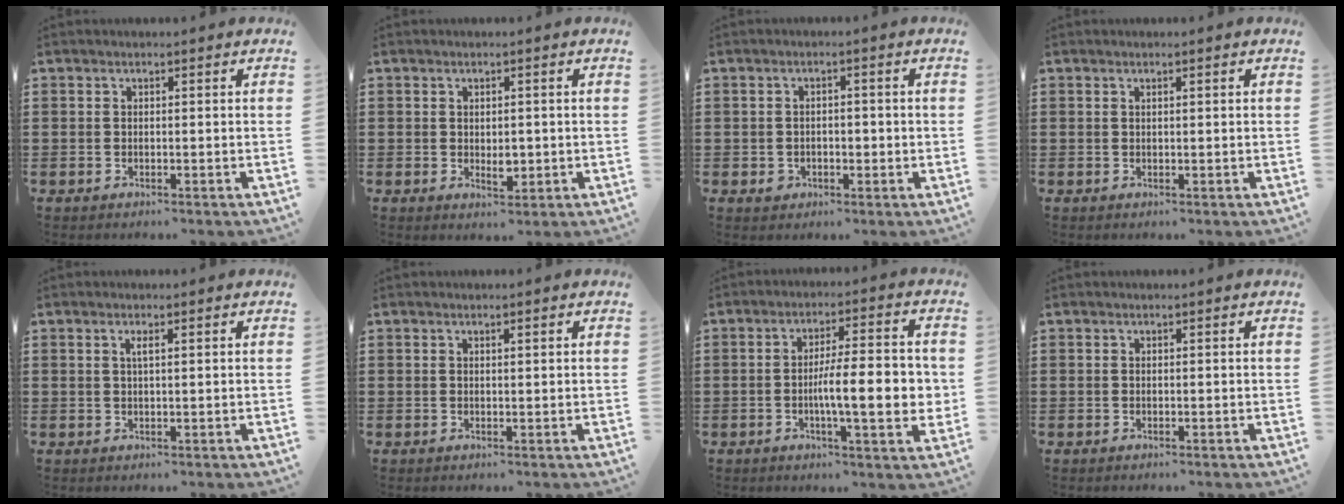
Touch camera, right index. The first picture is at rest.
{"total": 2.6, "force": [0.0, 1.4, 2.2], "torque": [-0.033, 0.000, -0.002]}
{"total": 2.1, "force": [-0.6, 1.8, 1.1], "torque": [-0.026, 0.005, -0.014]}
{"total": 0.5, "force": [0.4, 0.0, 0.4], "torque": [-0.006, 0.000, 0.008]}
{"total": 1.4, "force": [0.6, 0.1, 1.2], "torque": [-0.025, 0.001, 0.010]}
{"total": 0.8, "force": [0.5, 0.0, 0.6], "torque": [-0.010, 0.000, 0.010]}
{"total": 10.3, "force": [-1.2, 2.2, 10.0], "torque": [-0.151, -0.003, -0.022]}
{"total": 0.0}